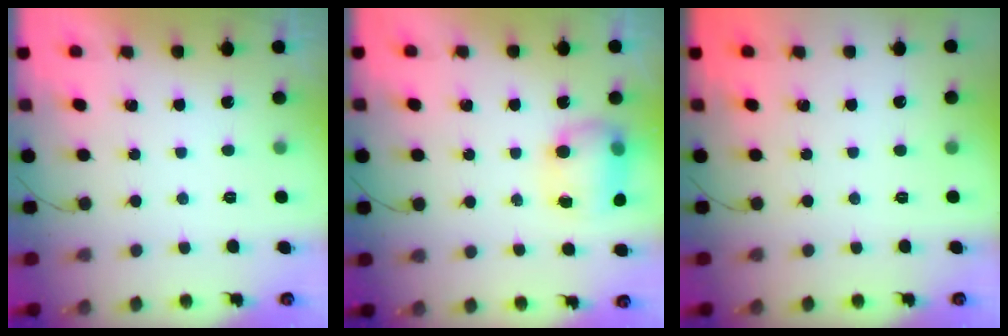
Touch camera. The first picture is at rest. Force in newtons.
{"total": 8.0, "press": 8.0, "slide": 0.5}
{"total": 0.0}